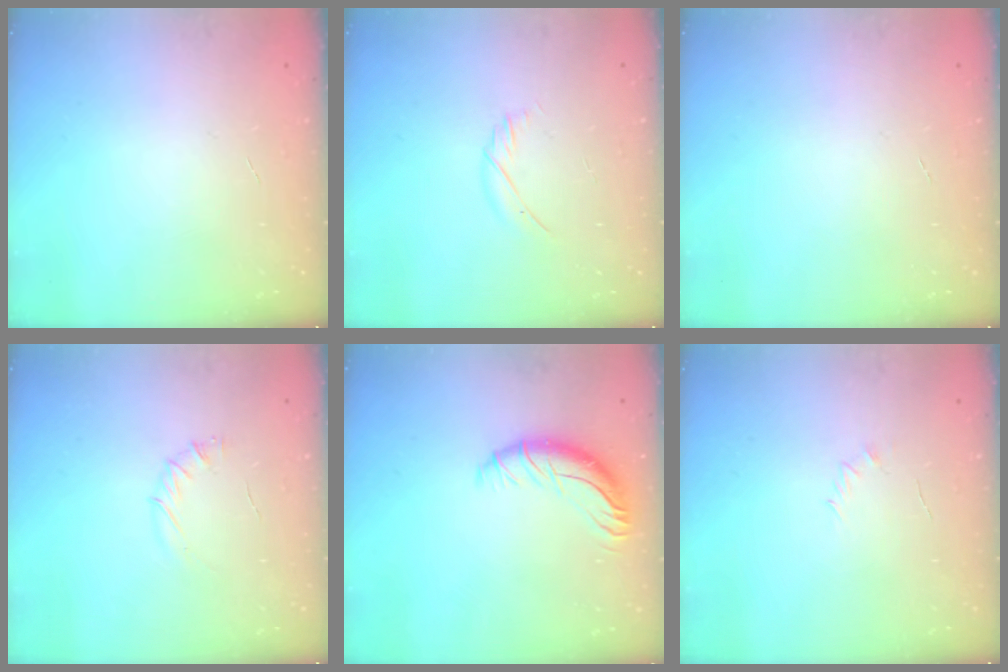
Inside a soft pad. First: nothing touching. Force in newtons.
{"total": 5.2, "press": 5.1, "slide": 1.0}
{"total": 0.0}
{"total": 5.2, "press": 5.1, "slide": 1.1}
{"total": 11.9, "press": 11.6, "slide": 2.6}
{"total": 2.5, "press": 2.4, "slide": 0.7}